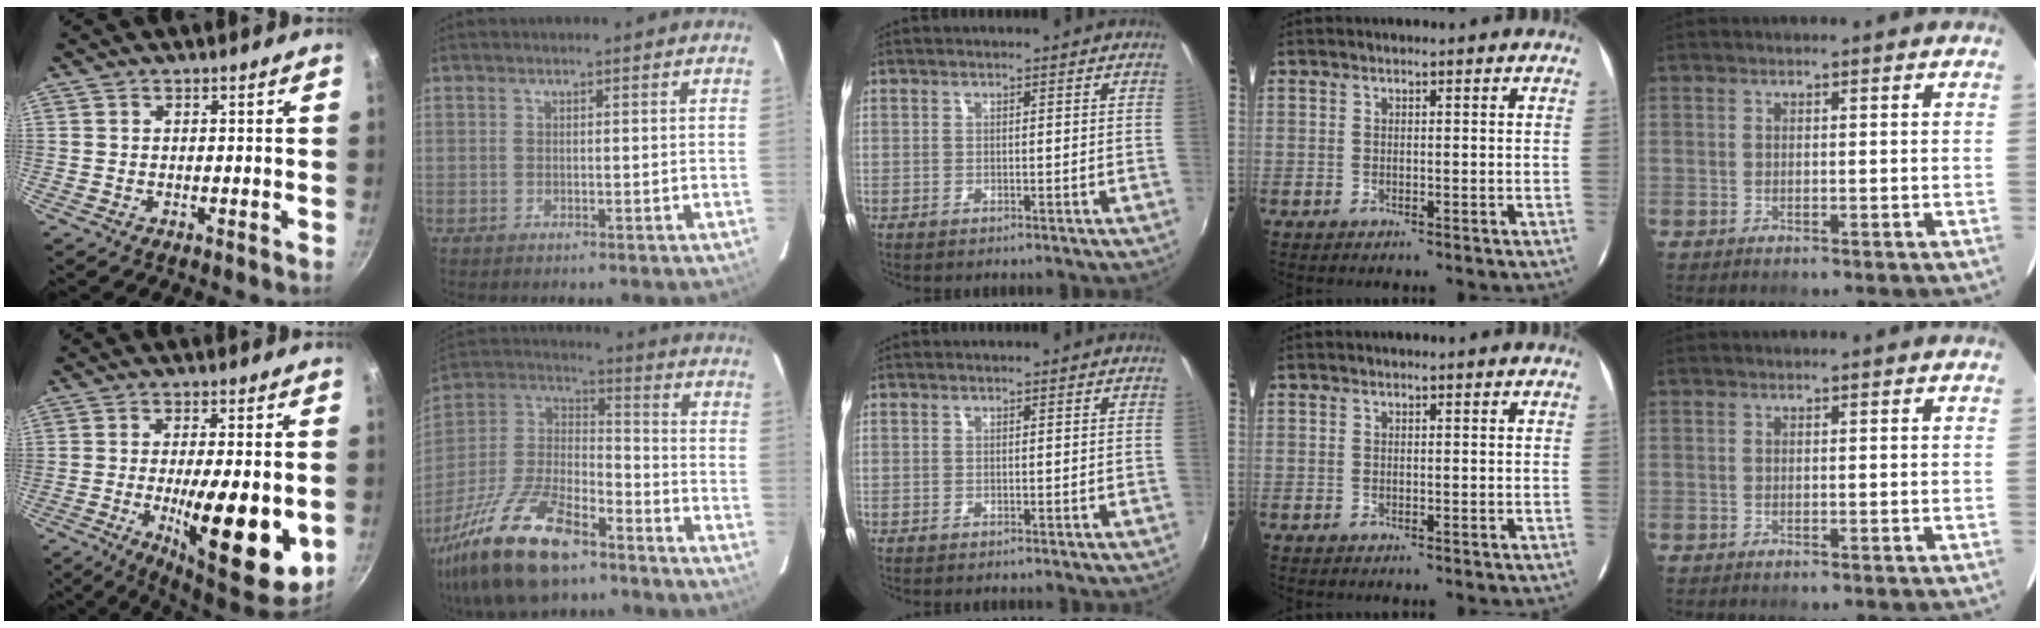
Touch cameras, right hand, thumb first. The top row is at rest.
{"thumb": {"total": 18.0, "force": [-3.9, 5.2, 16.8], "torque": [-0.233, -0.001, -0.051]}, "index": {"total": 24.1, "force": [-15.7, 9.7, 15.6], "torque": [-0.331, -0.020, -0.279]}}